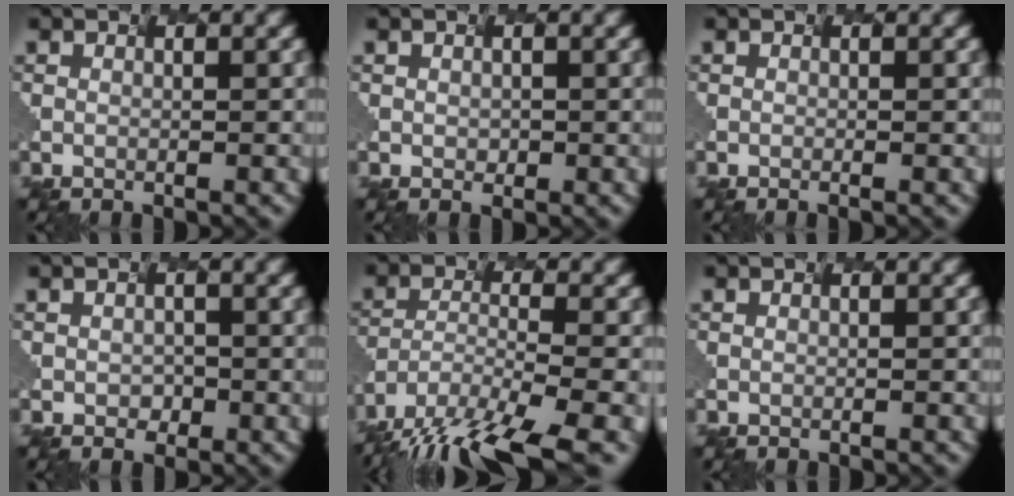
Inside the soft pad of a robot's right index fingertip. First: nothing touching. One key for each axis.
{"total": 0.9, "fx": -0.2, "fy": -0.6, "fz": -0.7, "tx": -0.014, "ty": -0.011, "tz": 0.023}
{"total": 0.8, "fx": -0.3, "fy": 0.2, "fz": 0.7, "tx": -0.001, "ty": 0.001, "tz": -0.006}
{"total": 1.2, "fx": -0.9, "fy": -0.2, "fz": -0.8, "tx": -0.016, "ty": -0.015, "tz": 0.014}
{"total": 11.9, "fx": -10.0, "fy": 2.0, "fz": 6.1, "tx": -0.159, "ty": -0.043, "tz": -0.134}
{"total": 0.0}